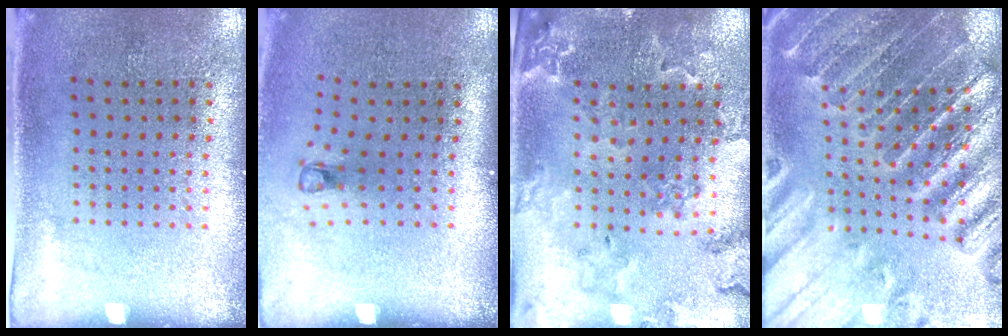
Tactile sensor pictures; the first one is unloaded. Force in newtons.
{"total": 0.8, "press": 0.4, "slide": 0.7}
{"total": 1.8, "press": 1.8, "slide": 0.2}
{"total": 3.0, "press": 2.9, "slide": 0.4}